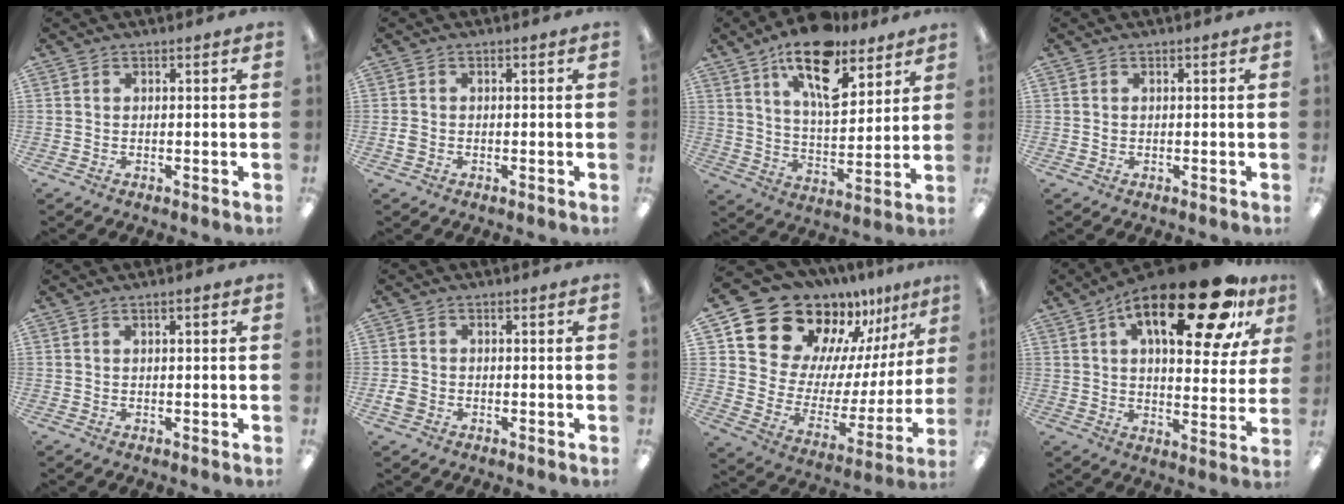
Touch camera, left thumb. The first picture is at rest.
{"total": 1.8, "force": [-0.6, 1.4, 1.0], "torque": [-0.017, 0.003, -0.011]}
{"total": 17.0, "force": [11.2, 7.5, 10.4], "torque": [-0.163, -0.054, 0.190]}
{"total": 0.7, "force": [-0.1, 0.6, 0.2], "torque": [-0.004, 0.003, -0.002]}
{"total": 0.9, "force": [0.2, 0.2, 0.9], "torque": [-0.015, 0.002, 0.004]}
{"total": 2.9, "force": [-1.1, 2.3, 1.4], "torque": [-0.028, 0.004, -0.023]}
{"total": 20.4, "force": [17.4, 9.4, 4.9], "torque": [-0.110, -0.142, 0.323]}
{"total": 24.5, "force": [13.1, 9.6, 18.3], "torque": [-0.271, -0.052, 0.205]}